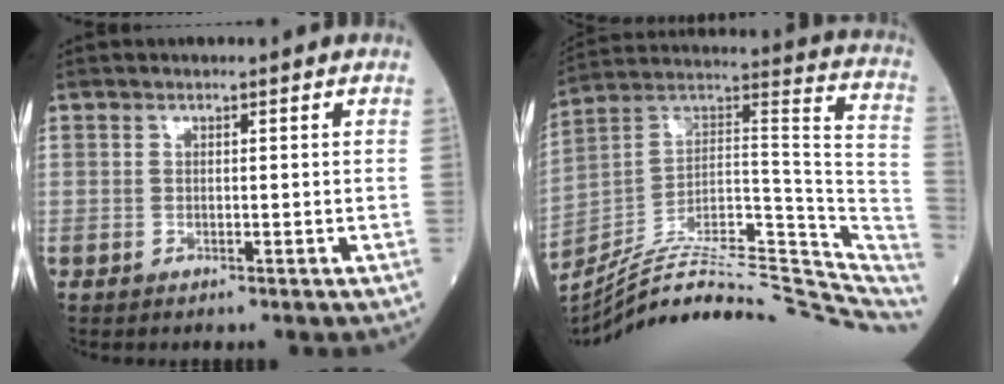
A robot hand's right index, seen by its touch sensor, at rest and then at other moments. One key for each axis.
{"total": 28.4, "fx": -24.2, "fy": 6.6, "fz": 13.4, "tx": -0.161, "ty": 0.036, "tz": -0.353}